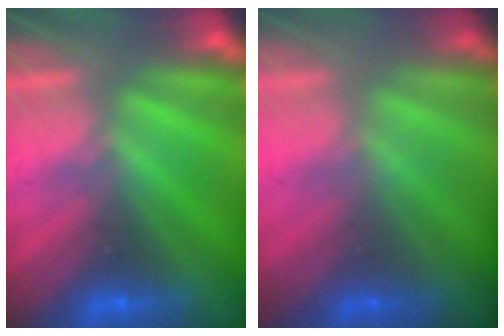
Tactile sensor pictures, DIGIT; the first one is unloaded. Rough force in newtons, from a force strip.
{"total": 1.3}